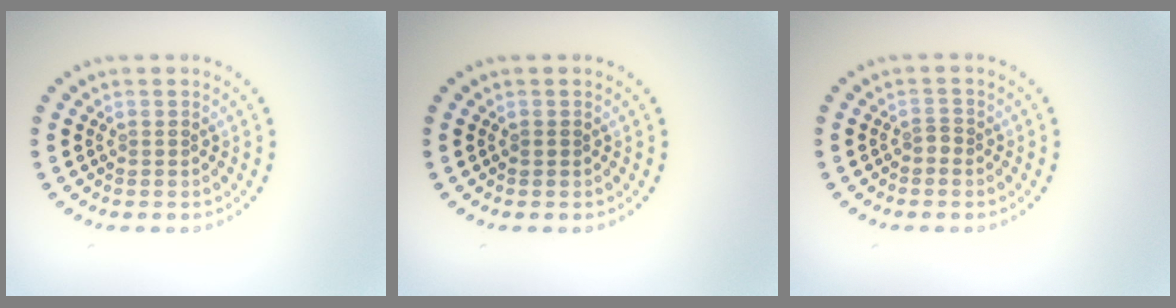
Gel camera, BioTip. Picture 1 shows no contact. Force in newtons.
{"total": 0.5, "press": 0.5, "slide": 0.1}
{"total": 0.9, "press": 0.6, "slide": 0.7}